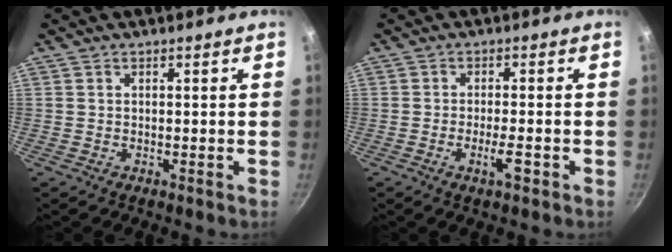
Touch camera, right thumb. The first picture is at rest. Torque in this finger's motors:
{"motor_torque": [-0.13, 0.15, -0.33, 0.03, -0.01]}